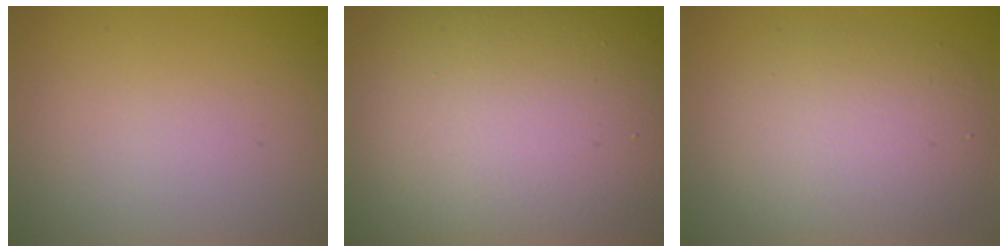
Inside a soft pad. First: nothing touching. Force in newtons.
{"total": 17.8, "press": 17.8, "slide": 0.7}
{"total": 5.2, "press": 5.2, "slide": 0.3}